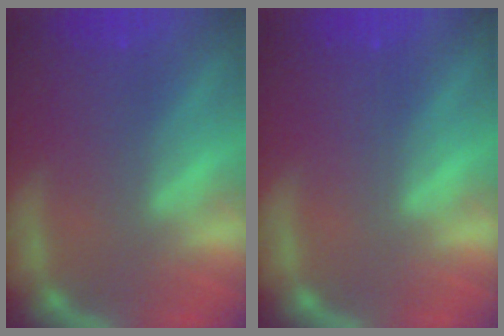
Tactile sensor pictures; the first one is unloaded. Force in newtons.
{"total": 0.0}